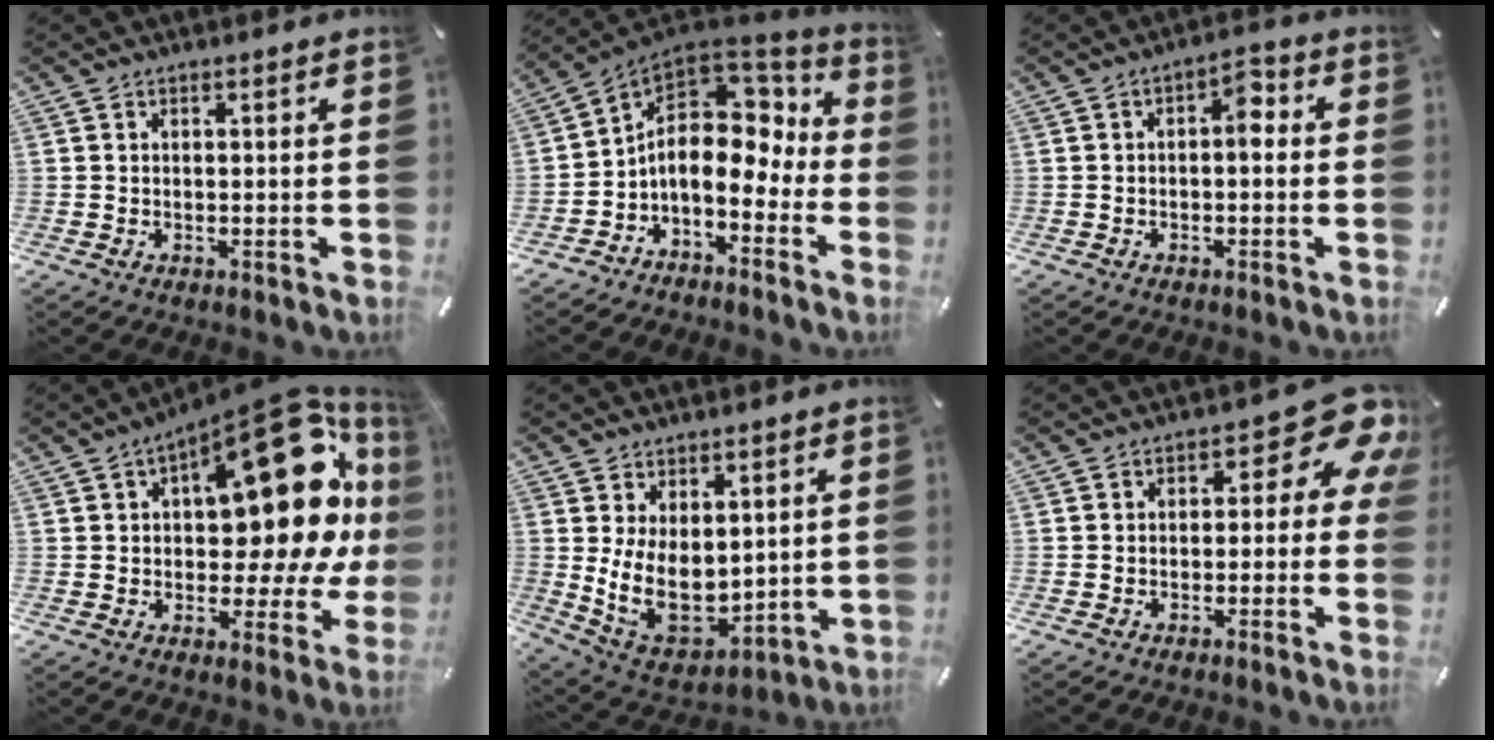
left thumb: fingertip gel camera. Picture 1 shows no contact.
{"total": 11.1, "force": [0.4, 8.3, 7.4], "torque": [-0.140, -0.025, 0.008]}
{"total": 4.2, "force": [-0.5, 2.2, 3.5], "torque": [-0.046, 0.006, -0.018]}
{"total": 26.2, "force": [7.3, 12.9, 21.6], "torque": [-0.264, -0.059, 0.126]}
{"total": 12.6, "force": [1.7, 9.2, 8.5], "torque": [-0.158, -0.034, 0.041]}
{"total": 10.1, "force": [3.6, 5.2, 7.9], "torque": [-0.095, -0.027, 0.063]}